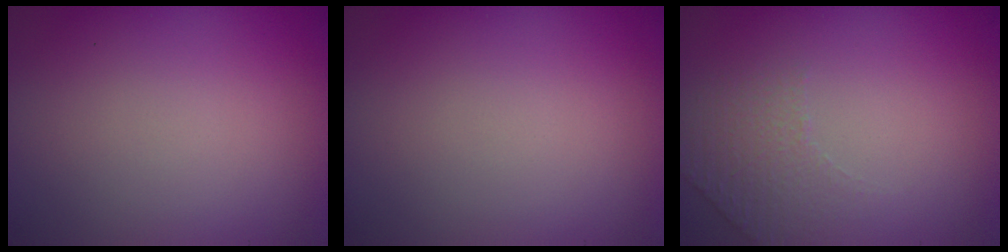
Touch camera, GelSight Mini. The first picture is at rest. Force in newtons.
{"total": 0.0}
{"total": 1.5, "press": 1.0, "slide": 1.1}